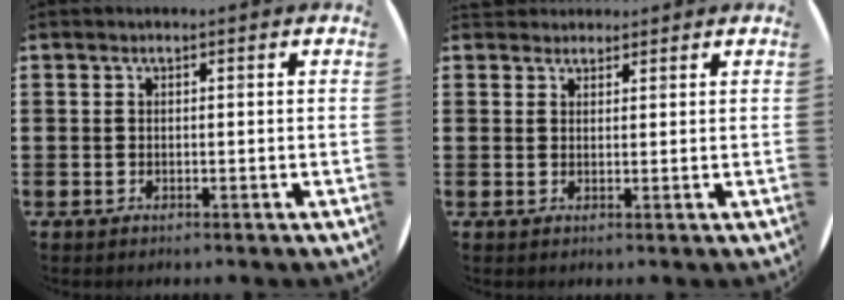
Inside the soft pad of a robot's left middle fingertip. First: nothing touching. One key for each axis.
{"total": 1.7, "fx": 1.5, "fy": 0.6, "fz": -0.2, "tx": 0.001, "ty": 0.005, "tz": 0.031}